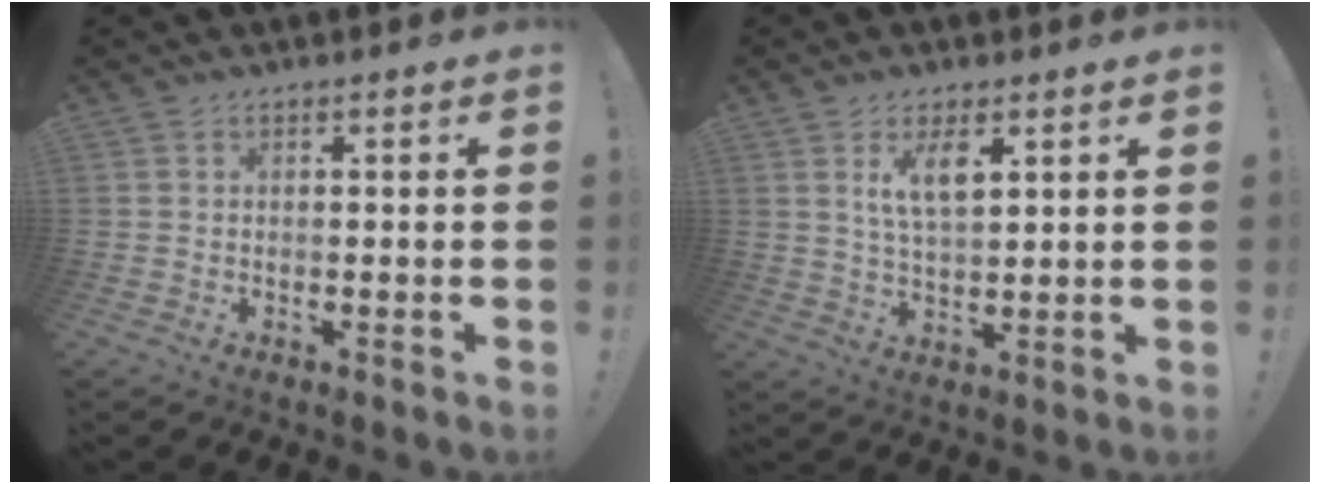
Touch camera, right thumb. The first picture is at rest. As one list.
[{"total": 7.5, "force": [4.0, 3.2, 5.5], "torque": [-0.098, -0.013, 0.069]}]